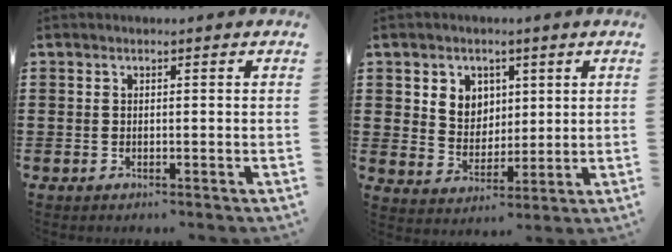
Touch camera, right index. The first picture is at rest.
{"total": 5.1, "force": [2.2, 4.4, 0.9], "torque": [-0.034, 0.006, 0.039]}